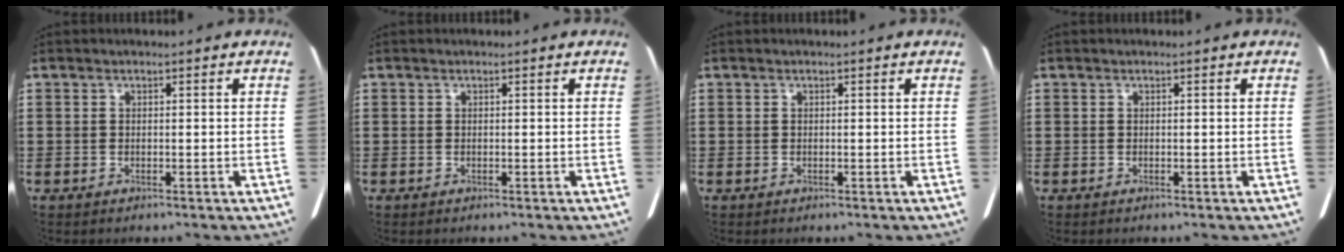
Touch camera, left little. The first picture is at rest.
{"total": 0.0}
{"total": 0.0}
{"total": 0.0}